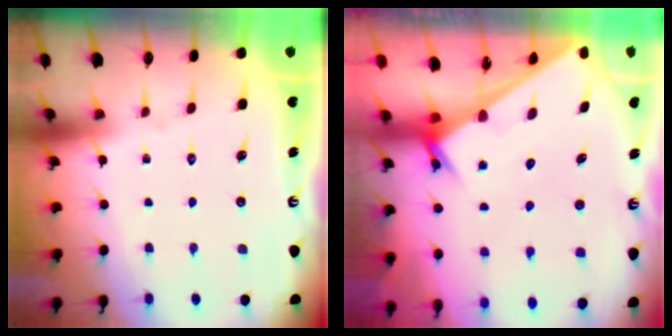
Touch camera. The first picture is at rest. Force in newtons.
{"total": 2.3, "press": 2.3, "slide": 0.1}